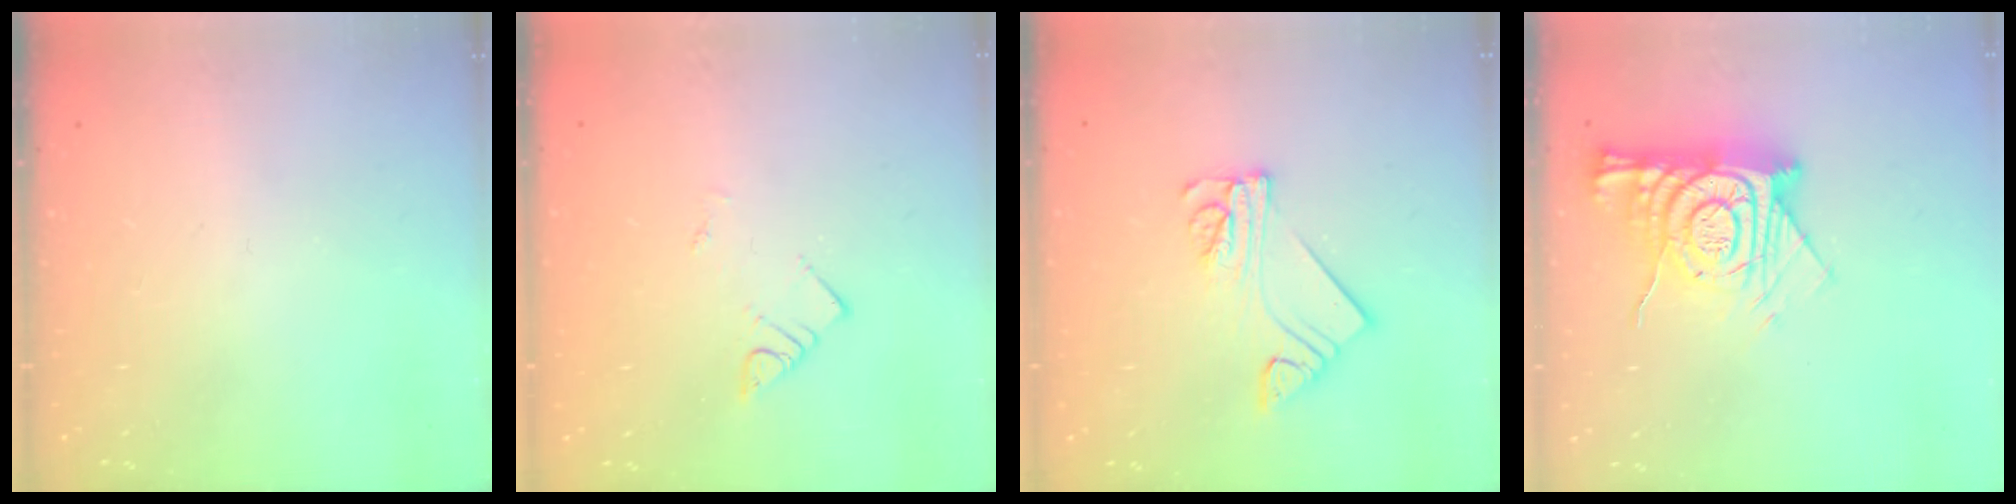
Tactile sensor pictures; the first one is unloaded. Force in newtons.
{"total": 3.6, "press": 3.6, "slide": 0.6}
{"total": 9.7, "press": 9.7, "slide": 0.9}
{"total": 13.6, "press": 13.5, "slide": 1.3}